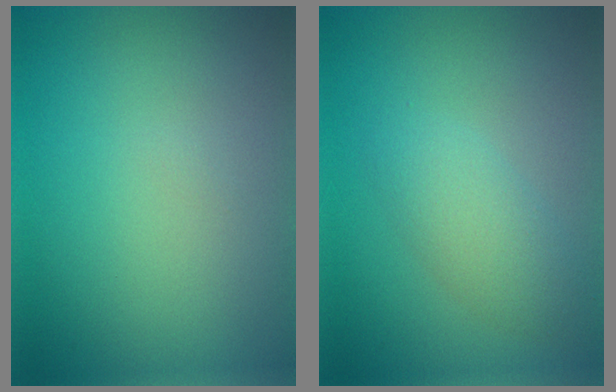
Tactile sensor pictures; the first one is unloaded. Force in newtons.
{"total": 2.8, "press": 2.8, "slide": 0.2}